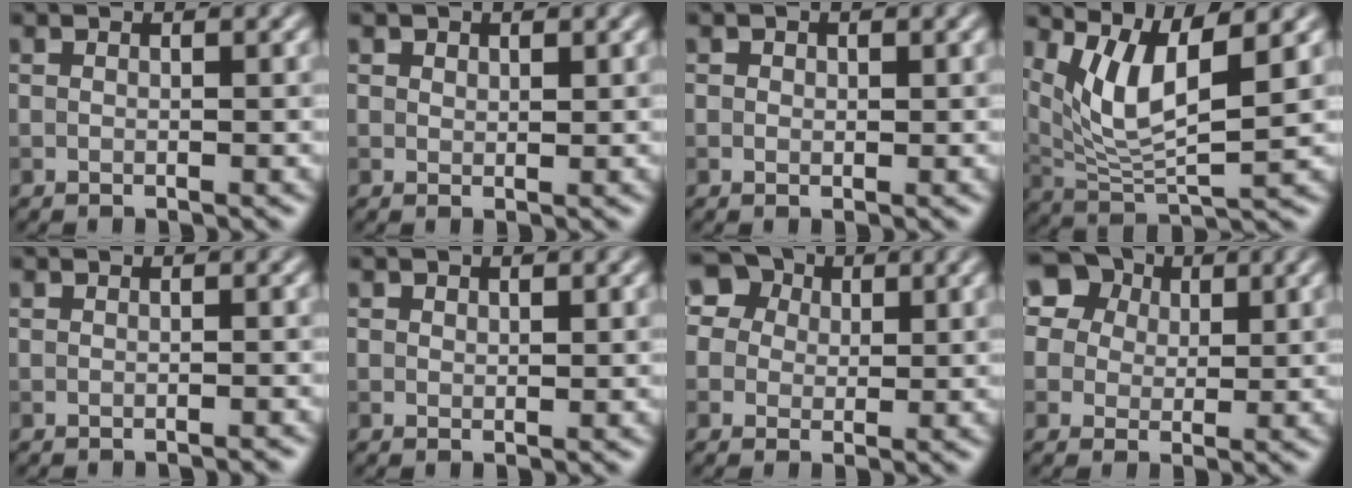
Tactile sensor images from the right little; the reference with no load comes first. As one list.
[{"total": 0.9, "force": [0.6, 0.6, 0.2], "torque": [-0.003, -0.001, 0.011]}, {"total": 0.6, "force": [0.3, 0.6, 0.2], "torque": [-0.001, -0.004, 0.001]}, {"total": 6.4, "force": [2.6, 1.9, 5.5], "torque": [-0.114, -0.017, 0.056]}, {"total": 0.8, "force": [-0.8, 0.0, 0.0], "torque": [0.004, -0.002, -0.012]}, {"total": 0.6, "force": [0.4, 0.4, 0.2], "torque": [-0.001, -0.001, 0.006]}, {"total": 8.3, "force": [4.0, 6.4, 3.5], "torque": [-0.067, 0.037, 0.036]}, {"total": 11.6, "force": [6.0, 8.9, 4.5], "torque": [-0.122, 0.037, 0.084]}]